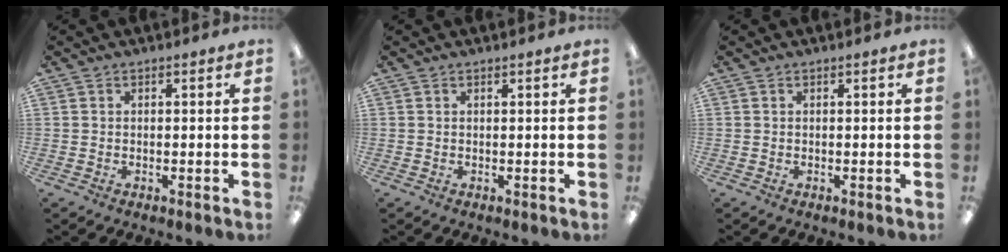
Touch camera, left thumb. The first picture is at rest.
{"total": 0.0}
{"total": 0.0}